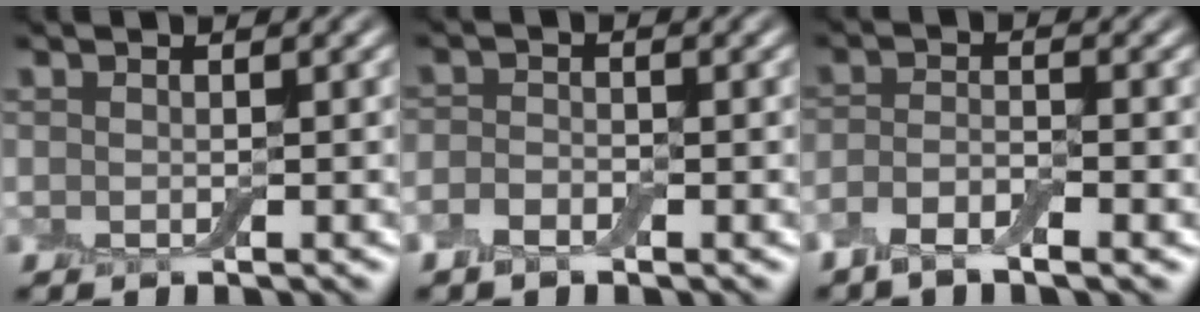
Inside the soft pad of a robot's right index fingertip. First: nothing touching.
{"total": 1.9, "force": [-1.0, 1.0, 1.2], "torque": [-0.023, 0.001, -0.025]}
{"total": 3.5, "force": [-2.1, 1.0, 2.6], "torque": [-0.052, -0.006, -0.047]}